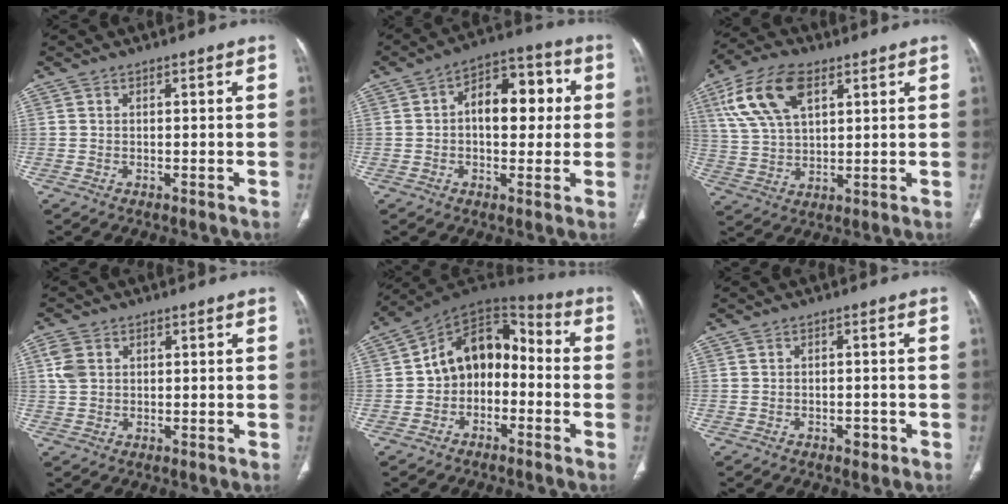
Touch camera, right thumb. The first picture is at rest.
{"total": 12.3, "force": [1.2, 7.3, 9.8], "torque": [-0.110, 0.028, 0.012]}
{"total": 14.0, "force": [6.2, 7.3, 10.3], "torque": [-0.199, -0.002, 0.119]}
{"total": 4.0, "force": [1.0, 3.1, 2.2], "torque": [-0.048, 0.003, 0.021]}
{"total": 13.2, "force": [-1.7, 9.7, 8.7], "torque": [-0.094, 0.059, -0.047]}
{"total": 2.0, "force": [-1.0, 1.3, 1.1], "torque": [-0.010, 0.005, -0.012]}